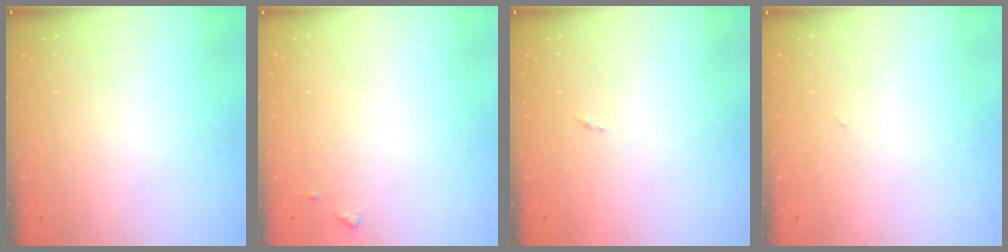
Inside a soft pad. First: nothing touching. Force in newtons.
{"total": 4.1, "press": 4.1, "slide": 0.5}
{"total": 2.6, "press": 2.6, "slide": 0.4}
{"total": 2.9, "press": 2.9, "slide": 0.7}